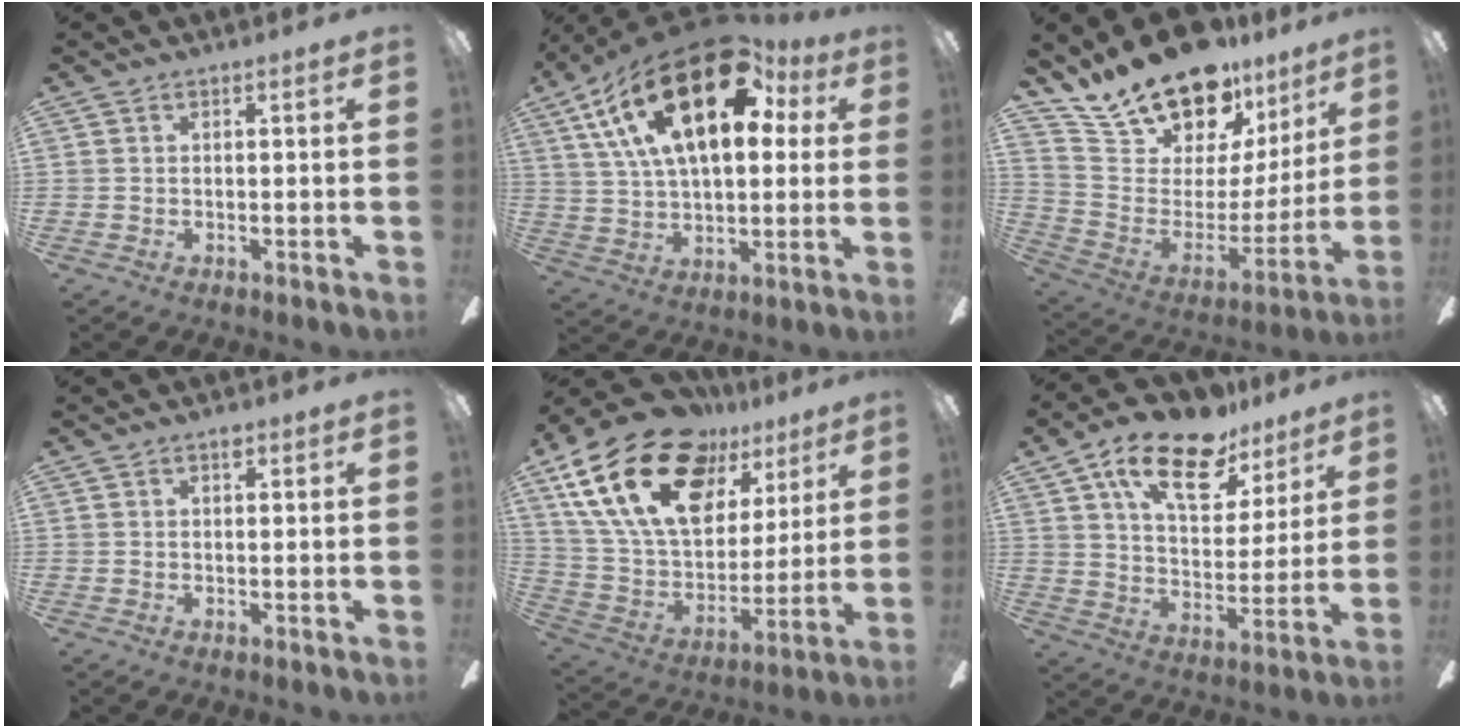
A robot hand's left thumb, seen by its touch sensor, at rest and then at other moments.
{"total": 26.9, "force": [13.1, 13.2, 19.4], "torque": [-0.342, -0.052, 0.218]}
{"total": 19.0, "force": [16.8, 7.4, 5.3], "torque": [-0.117, -0.131, 0.309]}
{"total": 1.5, "force": [0.7, 0.9, 1.0], "torque": [-0.004, -0.002, 0.008]}
{"total": 26.1, "force": [14.6, 14.8, 15.6], "torque": [-0.288, -0.080, 0.269]}
{"total": 19.2, "force": [12.3, 9.3, 11.4], "torque": [-0.190, -0.058, 0.212]}